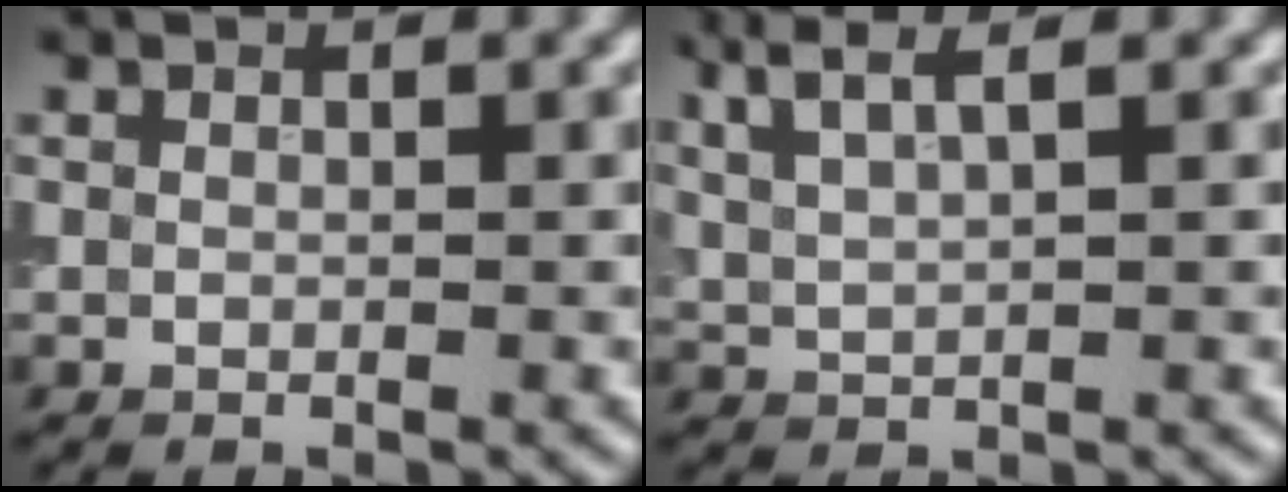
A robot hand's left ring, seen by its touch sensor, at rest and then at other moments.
{"total": 3.4, "force": [2.2, 0.8, 2.4], "torque": [-0.061, 0.011, 0.049]}